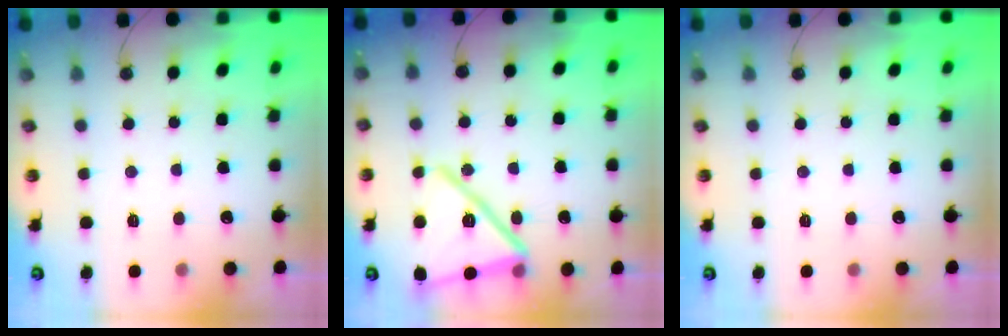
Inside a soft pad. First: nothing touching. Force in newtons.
{"total": 17.6, "press": 16.2, "slide": 6.8}
{"total": 0.0}